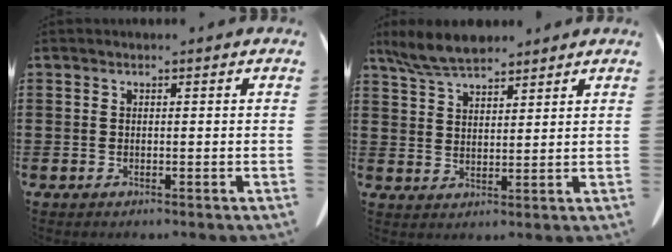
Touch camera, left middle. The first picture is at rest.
{"total": 6.2, "force": [5.4, 1.7, 2.7], "torque": [-0.070, -0.010, 0.103]}